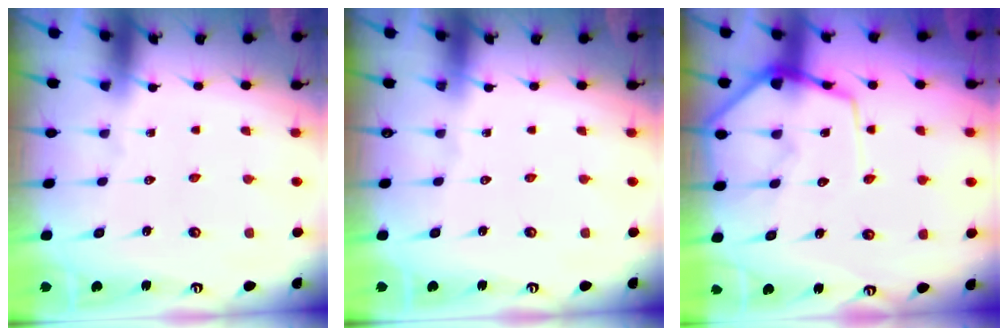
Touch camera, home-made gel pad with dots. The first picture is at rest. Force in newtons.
{"total": 0.0}
{"total": 10.9, "press": 10.9, "slide": 1.0}